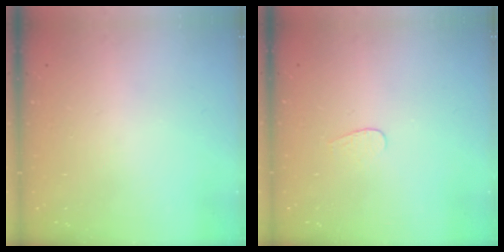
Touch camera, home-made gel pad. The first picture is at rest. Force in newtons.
{"total": 3.5, "press": 3.5, "slide": 0.3}